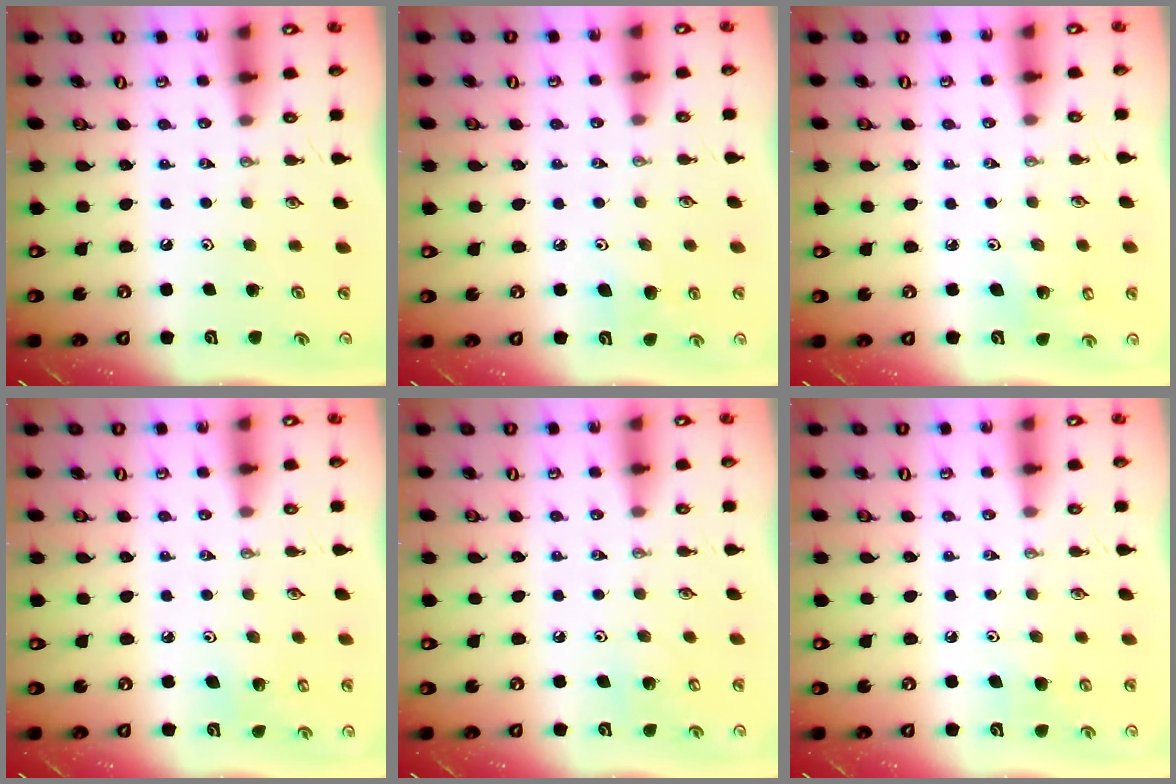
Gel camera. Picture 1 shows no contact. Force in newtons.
{"total": 6.9, "press": 6.7, "slide": 1.7}
{"total": 3.0, "press": 2.6, "slide": 1.5}
{"total": 5.1, "press": 4.7, "slide": 1.9}
{"total": 5.2, "press": 5.2, "slide": 0.4}
{"total": 6.9, "press": 6.7, "slide": 1.6}